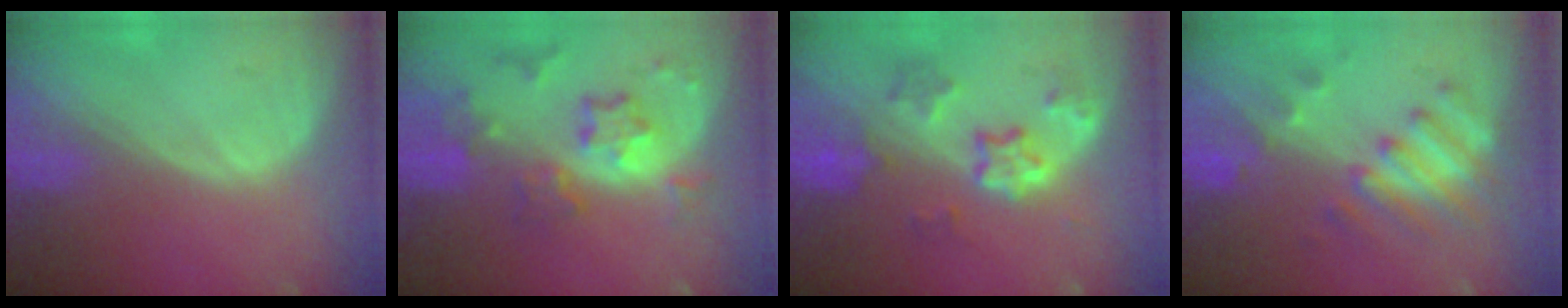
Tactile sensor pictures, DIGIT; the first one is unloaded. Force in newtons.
{"total": 8.3, "press": 7.3, "slide": 3.9}
{"total": 7.0, "press": 6.4, "slide": 2.8}
{"total": 8.3, "press": 7.3, "slide": 3.9}